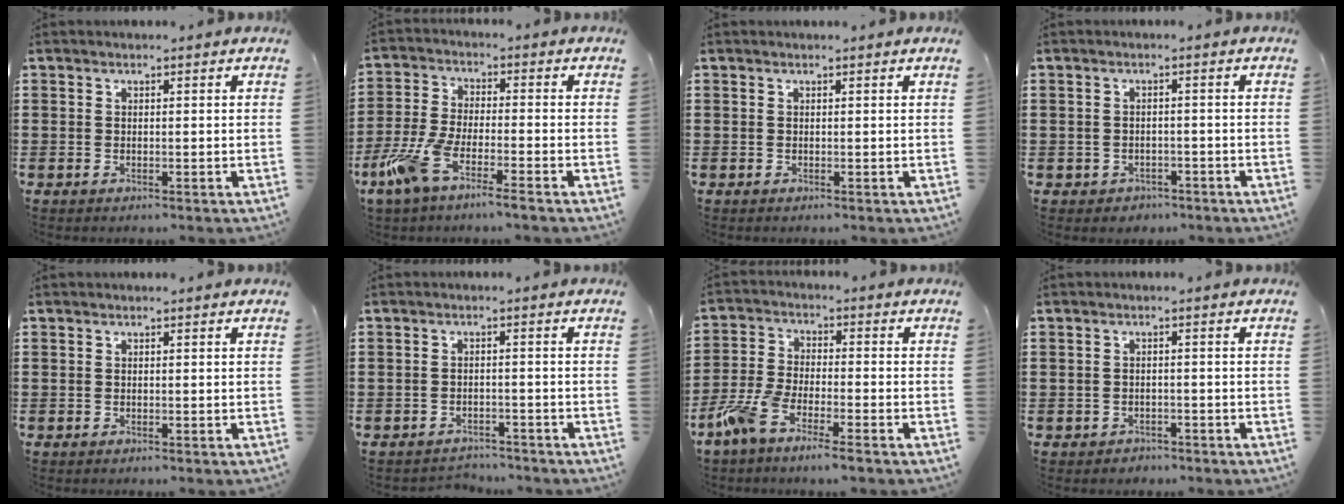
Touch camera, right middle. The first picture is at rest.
{"total": 7.2, "force": [-5.1, 0.9, 5.0], "torque": [-0.128, -0.018, -0.102]}
{"total": 0.0}
{"total": 1.4, "force": [-1.1, 0.8, -0.1], "torque": [-0.005, 0.002, -0.026]}
{"total": 0.0}
{"total": 2.2, "force": [-2.1, 0.4, -0.3], "torque": [-0.004, 0.000, -0.049]}
{"total": 6.1, "force": [-4.9, 0.7, 3.6], "torque": [-0.101, -0.015, -0.100]}
{"total": 1.2, "force": [-1.1, 0.6, -0.1], "torque": [-0.004, 0.002, -0.025]}